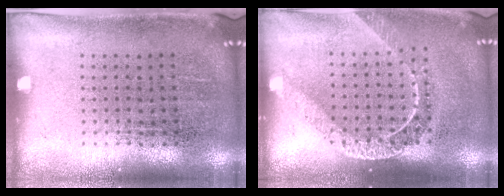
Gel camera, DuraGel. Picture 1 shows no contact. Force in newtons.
{"total": 1.7, "press": 1.5, "slide": 0.8}